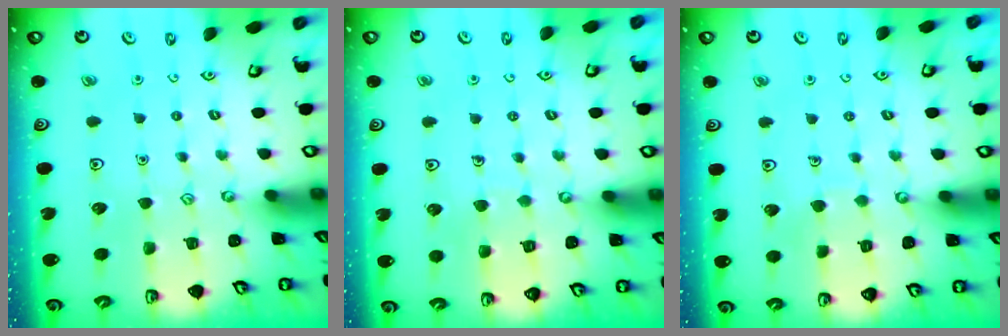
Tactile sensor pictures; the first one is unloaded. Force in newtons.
{"total": 4.0, "press": 4.0, "slide": 0.3}
{"total": 2.2, "press": 2.2, "slide": 0.1}